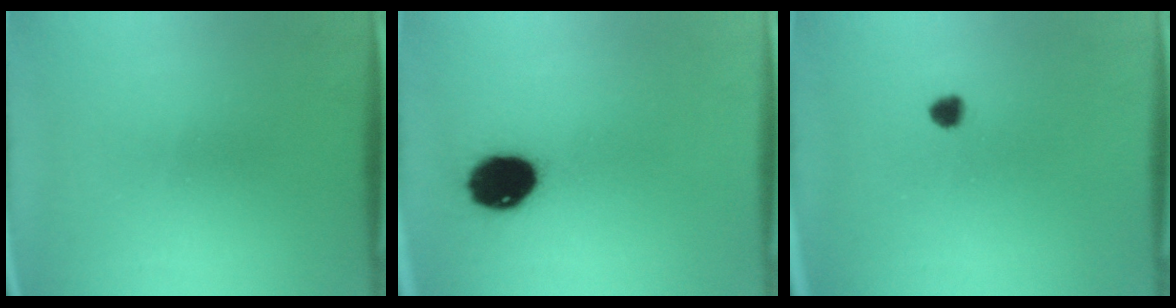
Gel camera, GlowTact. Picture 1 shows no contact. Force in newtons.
{"total": 12.3}
{"total": 1.9}